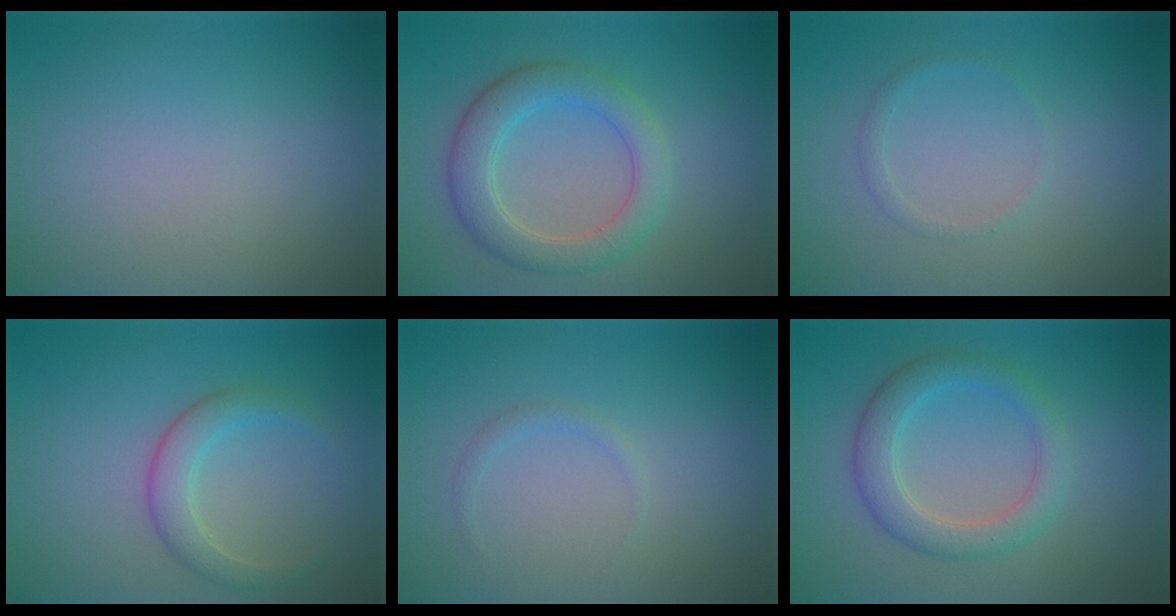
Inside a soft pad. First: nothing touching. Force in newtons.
{"total": 4.6, "press": 4.6, "slide": 0.2}
{"total": 0.9, "press": 0.9, "slide": 0.1}
{"total": 2.7, "press": 2.7, "slide": 0.2}
{"total": 0.7, "press": 0.7, "slide": 0.1}
{"total": 3.7, "press": 3.7, "slide": 0.1}